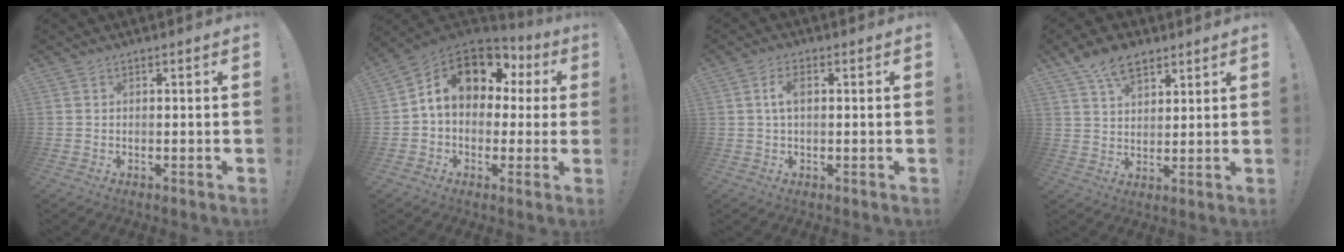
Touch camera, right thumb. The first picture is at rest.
{"total": 12.9, "force": [5.3, 8.7, 7.9], "torque": [-0.120, -0.024, 0.095]}
{"total": 3.5, "force": [0.7, 1.6, 3.1], "torque": [-0.059, 0.005, 0.012]}
{"total": 9.7, "force": [6.2, 5.5, 4.9], "torque": [-0.085, -0.023, 0.119]}